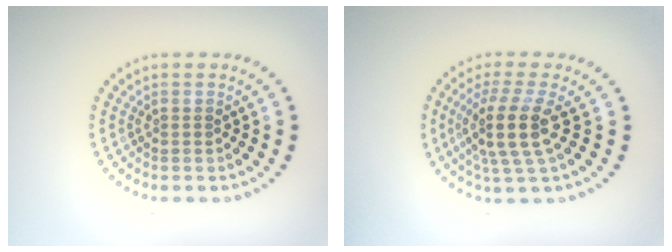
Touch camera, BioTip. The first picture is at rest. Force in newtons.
{"total": 4.3, "press": 3.4, "slide": 2.5}